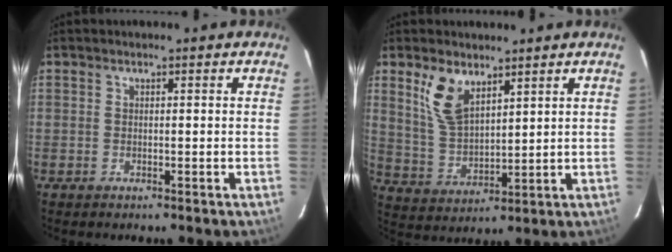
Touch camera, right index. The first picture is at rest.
{"total": 8.8, "force": [5.1, 4.3, 5.7], "torque": [-0.112, 0.003, 0.112]}